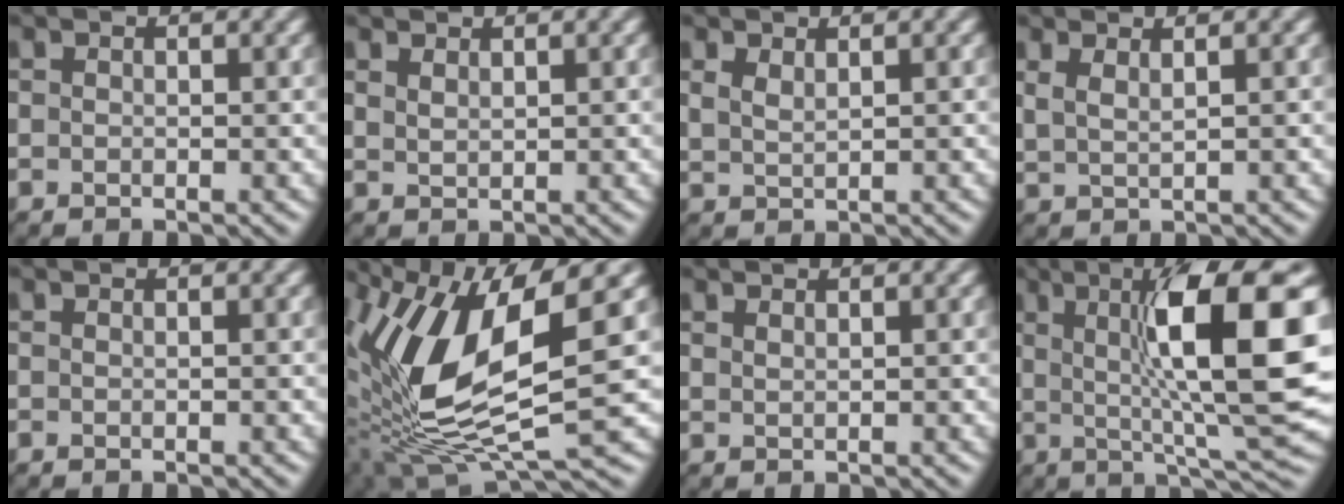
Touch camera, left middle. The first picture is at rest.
{"total": 1.1, "force": [0.8, 0.4, 0.5], "torque": [-0.003, 0.004, 0.014]}
{"total": 0.7, "force": [0.5, 0.2, 0.5], "torque": [-0.014, 0.001, 0.021]}
{"total": 1.4, "force": [0.8, 0.5, 1.1], "torque": [-0.014, 0.005, 0.019]}
{"total": 0.5, "force": [-0.5, 0.0, 0.1], "torque": [0.004, 0.004, -0.006]}
{"total": 12.4, "force": [1.5, 5.2, 11.1], "torque": [-0.240, -0.013, 0.034]}
{"total": 0.5, "force": [0.2, 0.3, 0.4], "torque": [0.004, 0.000, 0.000]}
{"total": 12.3, "force": [1.8, 2.5, 11.9], "torque": [-0.167, 0.010, 0.032]}